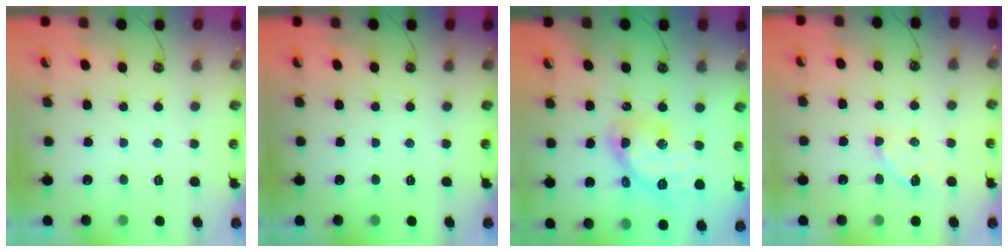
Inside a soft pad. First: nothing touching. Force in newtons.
{"total": 0.0}
{"total": 13.1, "press": 13.0, "slide": 1.4}
{"total": 4.5, "press": 4.3, "slide": 1.1}